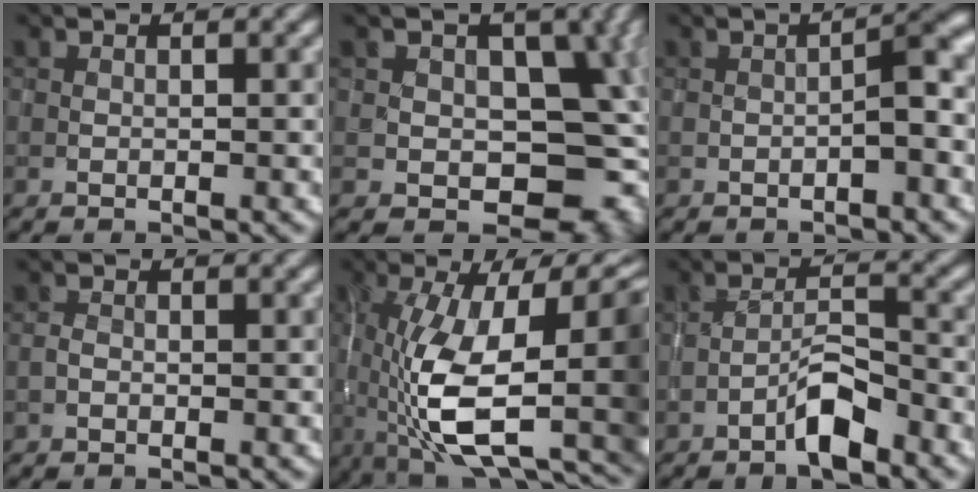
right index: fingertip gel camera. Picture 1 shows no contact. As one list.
[{"total": 11.1, "force": [-0.6, 8.0, 7.7], "torque": [-0.078, -0.009, -0.014]}, {"total": 2.3, "force": [-0.8, 0.5, 2.2], "torque": [-0.037, 0.014, -0.014]}, {"total": 0.7, "force": [-0.3, 0.4, 0.4], "torque": [-0.007, 0.000, -0.008]}, {"total": 15.5, "force": [-3.2, 5.8, 14.0], "torque": [-0.228, -0.017, -0.044]}, {"total": 3.4, "force": [-2.4, 0.6, 2.3], "torque": [-0.043, 0.017, -0.049]}]